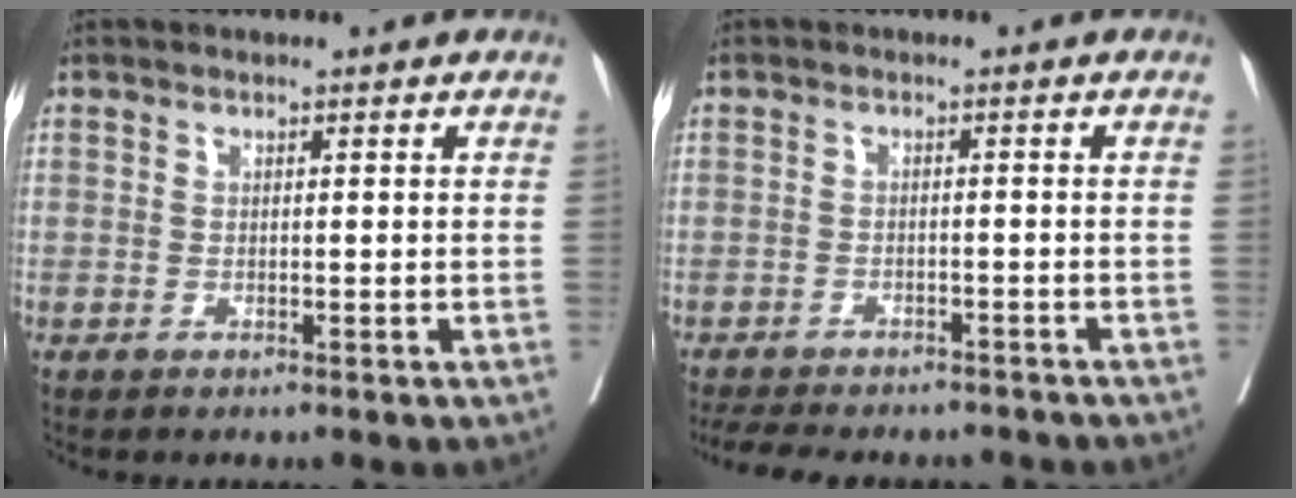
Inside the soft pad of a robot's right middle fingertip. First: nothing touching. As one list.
[{"total": 10.7, "force": [-9.5, 2.9, 3.9], "torque": [-0.066, -0.006, -0.127]}]